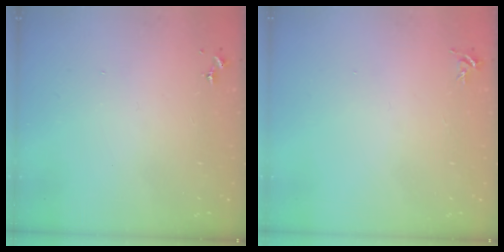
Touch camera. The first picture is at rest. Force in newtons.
{"total": 4.4, "press": 4.4, "slide": 0.6}